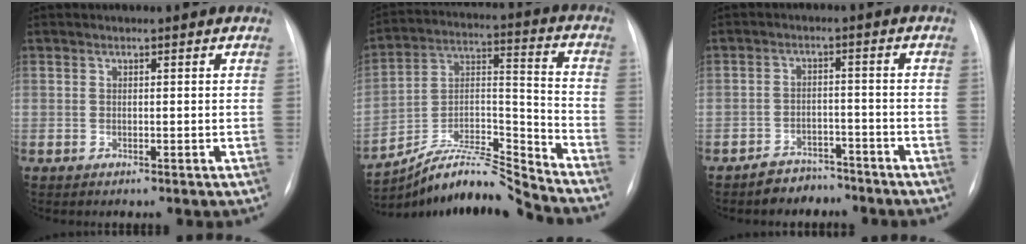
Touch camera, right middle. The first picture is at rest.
{"total": 13.4, "force": [-13.0, -1.6, 2.5], "torque": [-0.040, 0.052, -0.235]}
{"total": 4.7, "force": [-4.0, 2.4, 0.5], "torque": [-0.013, 0.006, -0.060]}